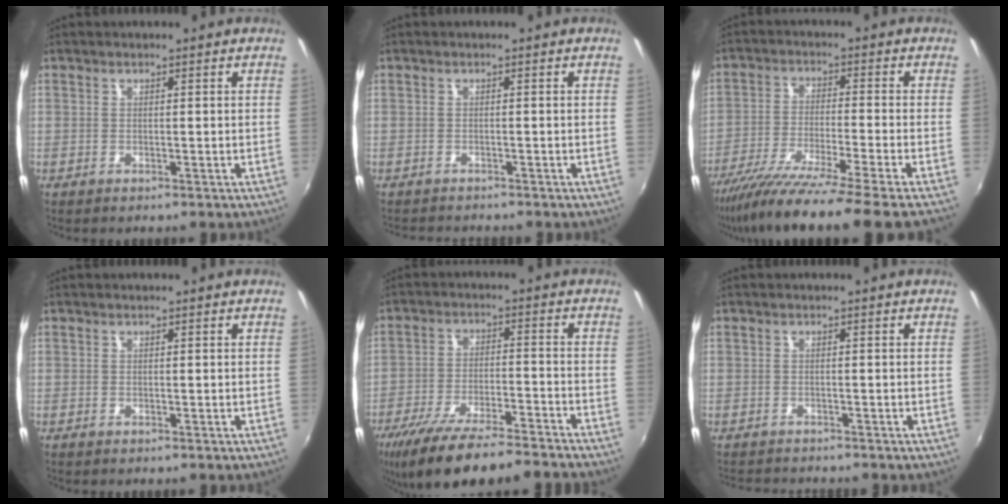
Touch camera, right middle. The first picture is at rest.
{"total": 2.8, "force": [-2.7, 0.4, 0.6], "torque": [-0.022, -0.018, -0.046]}
{"total": 16.4, "force": [-14.0, -2.6, 8.2], "torque": [-0.155, -0.049, -0.233]}
{"total": 0.0}
{"total": 17.4, "force": [-14.9, 1.0, 9.0], "torque": [-0.181, -0.035, -0.241]}
{"total": 3.7, "force": [-3.6, 0.4, 0.8], "torque": [-0.026, -0.018, -0.061]}